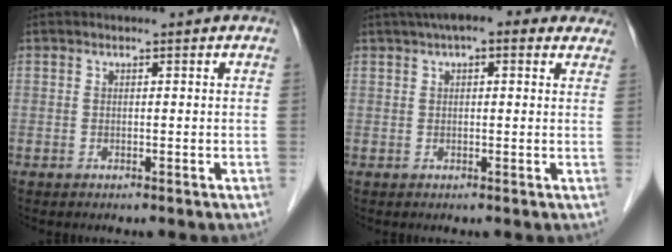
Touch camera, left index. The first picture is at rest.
{"total": 9.4, "force": [6.7, 3.0, 5.8], "torque": [-0.076, 0.043, 0.086]}